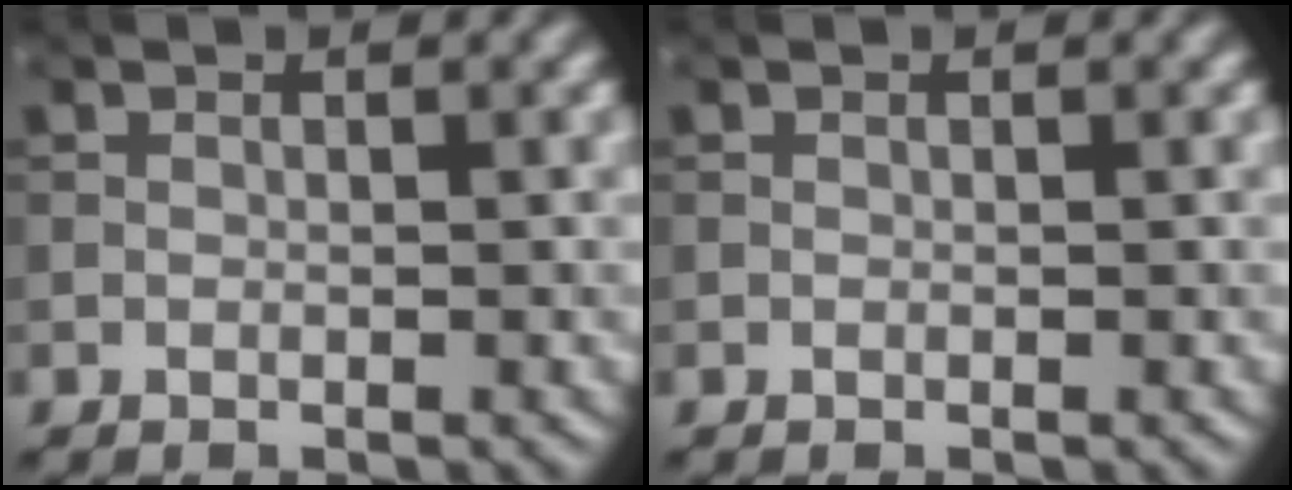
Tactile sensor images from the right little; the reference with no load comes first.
{"total": 0.0}